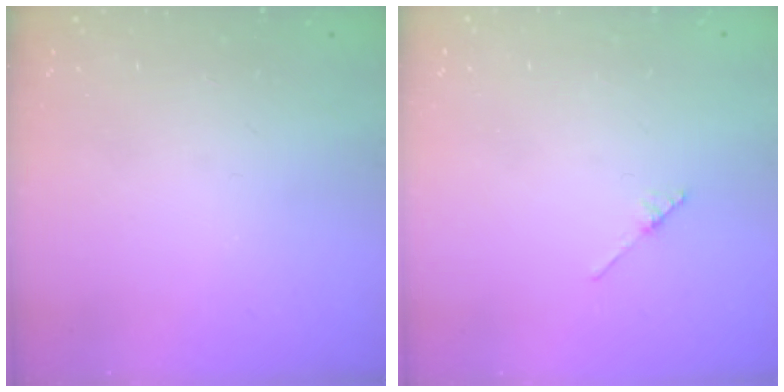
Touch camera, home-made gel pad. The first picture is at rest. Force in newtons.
{"total": 2.1, "press": 2.1, "slide": 0.1}